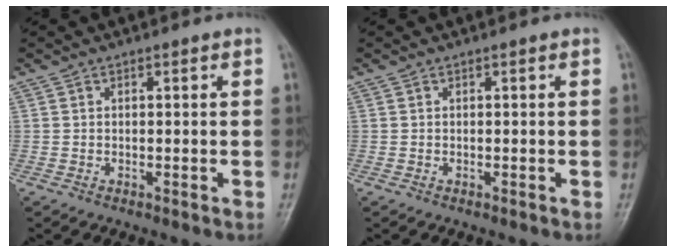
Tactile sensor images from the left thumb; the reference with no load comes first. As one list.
[{"total": 0.0}]